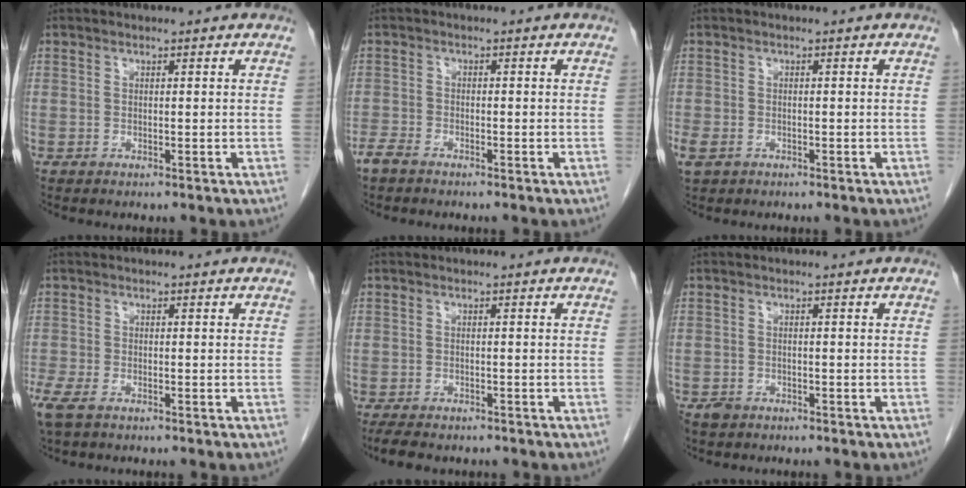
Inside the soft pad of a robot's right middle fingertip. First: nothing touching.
{"total": 2.3, "force": [-2.0, 0.7, 1.0], "torque": [-0.024, -0.002, -0.036]}
{"total": 2.8, "force": [-1.5, 1.9, 1.4], "torque": [-0.035, -0.003, -0.020]}
{"total": 5.6, "force": [-3.7, 2.5, 3.4], "torque": [-0.084, -0.015, -0.065]}
{"total": 5.7, "force": [-4.7, 1.8, 2.6], "torque": [-0.043, -0.012, -0.067]}
{"total": 1.6, "force": [-1.1, 1.1, 0.3], "torque": [-0.013, 0.002, -0.016]}